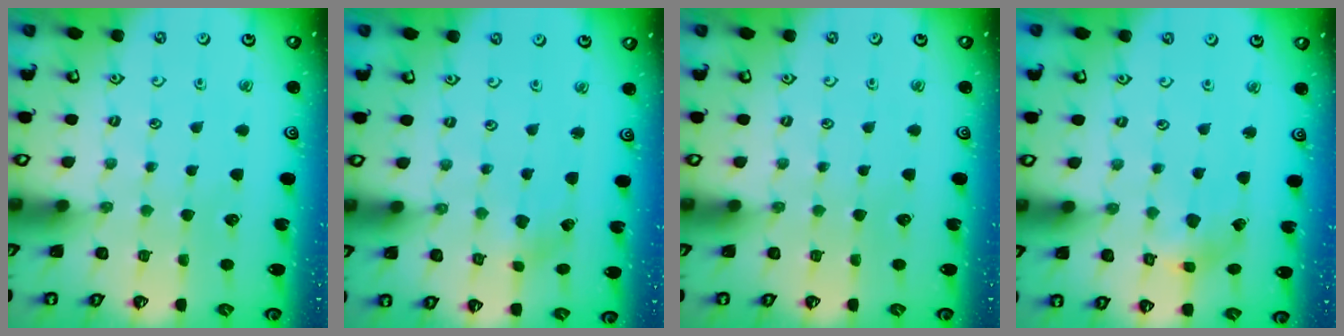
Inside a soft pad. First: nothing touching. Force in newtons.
{"total": 1.7, "press": 1.7, "slide": 0.3}
{"total": 0.0}
{"total": 4.0, "press": 4.0, "slide": 0.4}